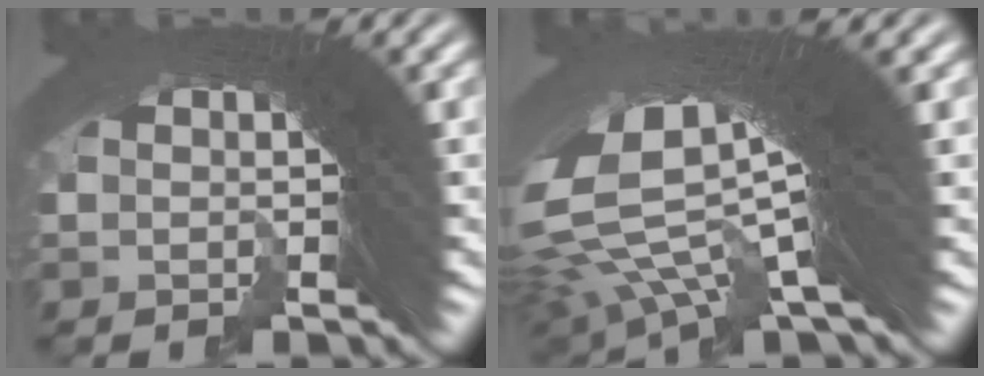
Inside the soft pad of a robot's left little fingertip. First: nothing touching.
{"total": 13.8, "force": [5.8, 5.9, 11.1], "torque": [-0.214, 0.005, 0.097]}